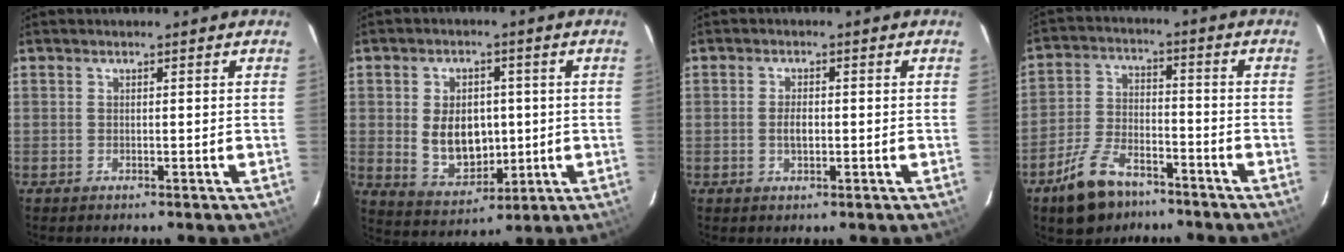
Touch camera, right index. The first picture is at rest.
{"total": 10.1, "force": [0.2, 7.1, 7.2], "torque": [-0.143, 0.000, 0.025]}
{"total": 2.5, "force": [-0.3, 1.3, 2.2], "torque": [-0.040, 0.001, -0.005]}
{"total": 11.6, "force": [-8.1, 5.8, 6.0], "torque": [-0.140, 0.003, -0.142]}